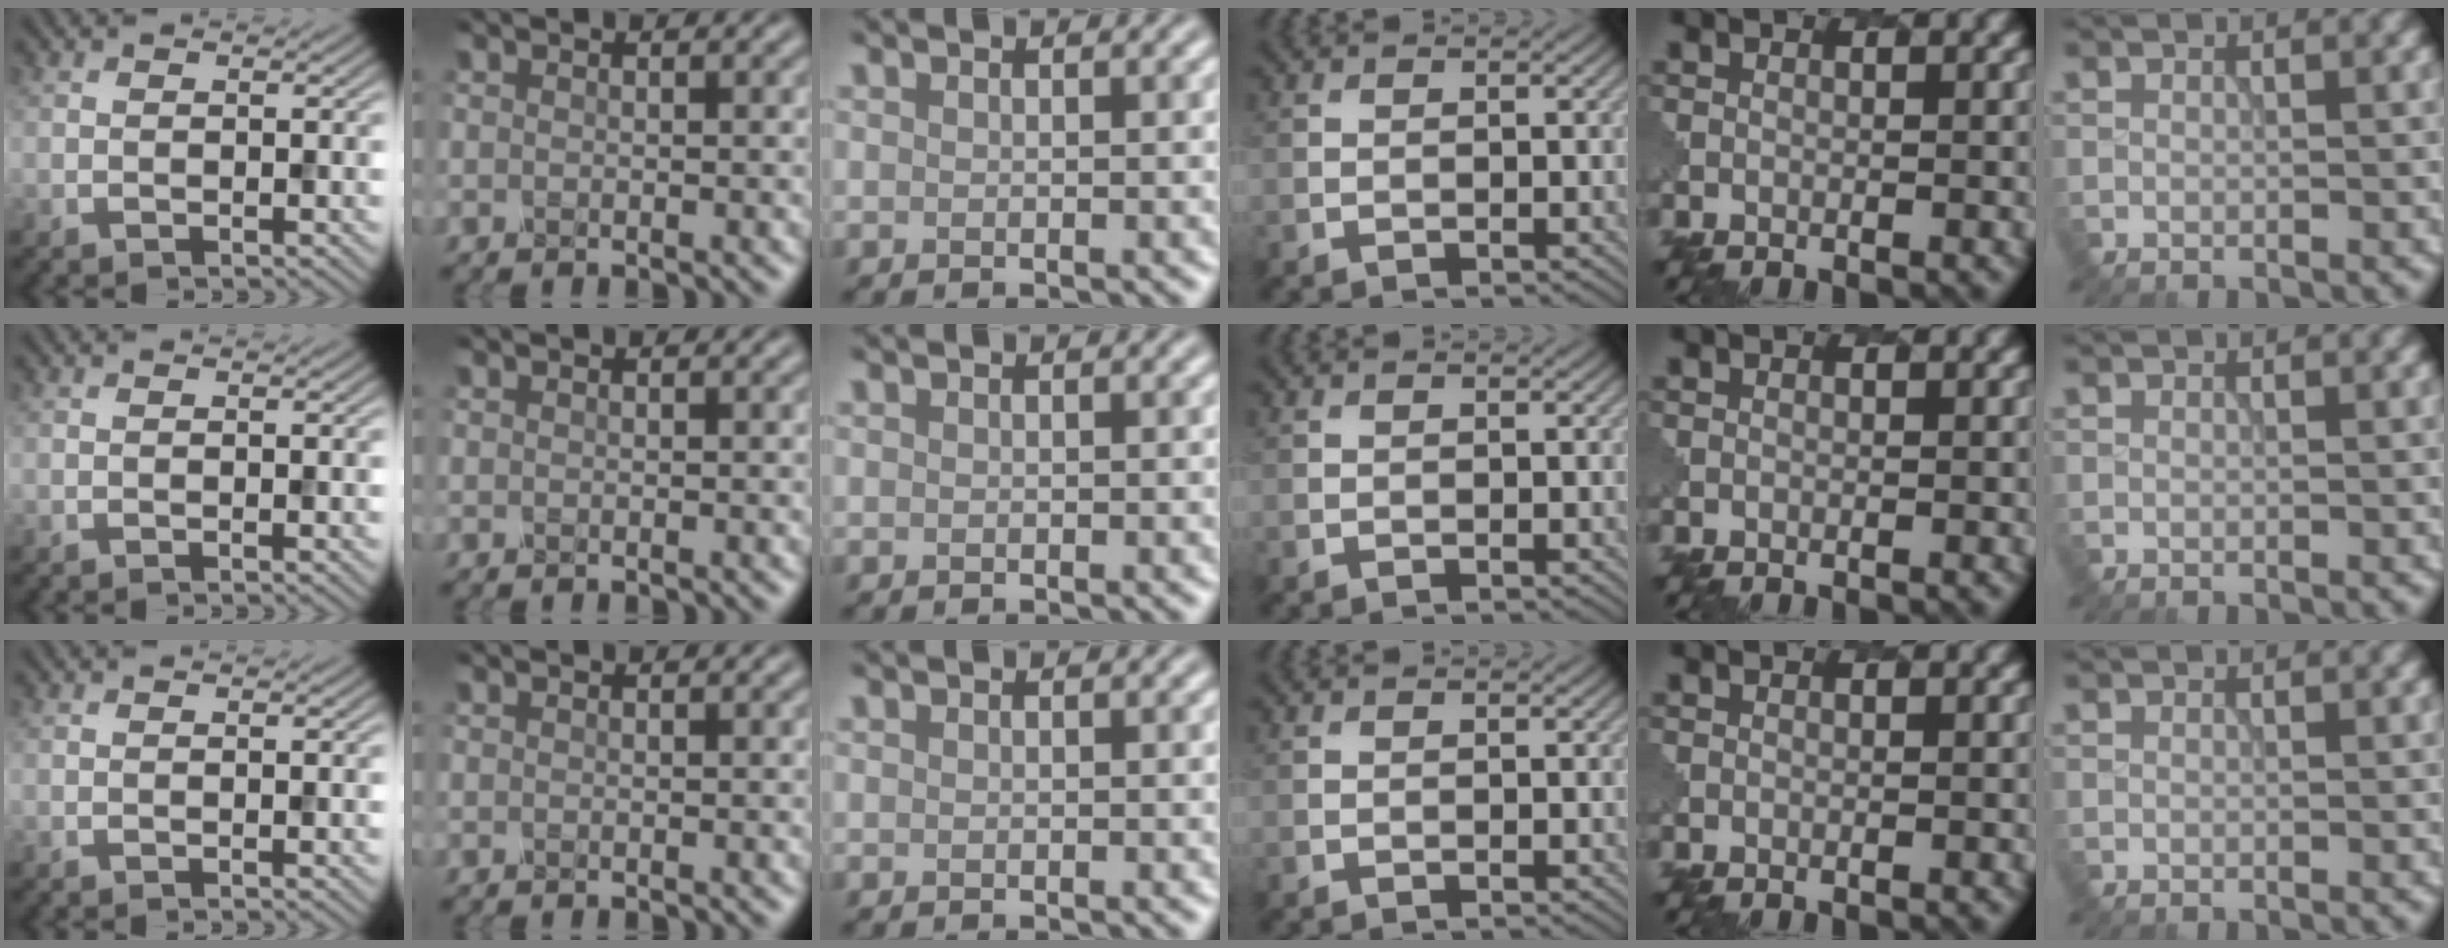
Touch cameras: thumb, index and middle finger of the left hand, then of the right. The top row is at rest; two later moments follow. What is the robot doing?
{"motion": "dispense", "object": "spray bottle"}